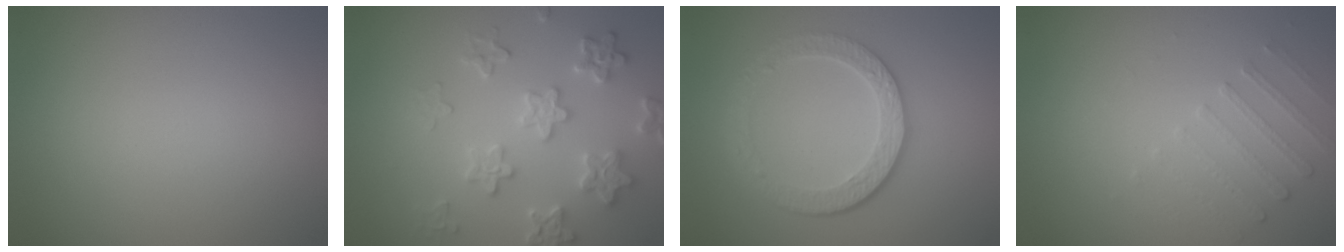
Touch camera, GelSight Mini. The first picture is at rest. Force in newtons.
{"total": 4.0, "press": 3.9, "slide": 0.9}
{"total": 4.8, "press": 3.4, "slide": 3.4}
{"total": 1.7, "press": 1.2, "slide": 1.2}